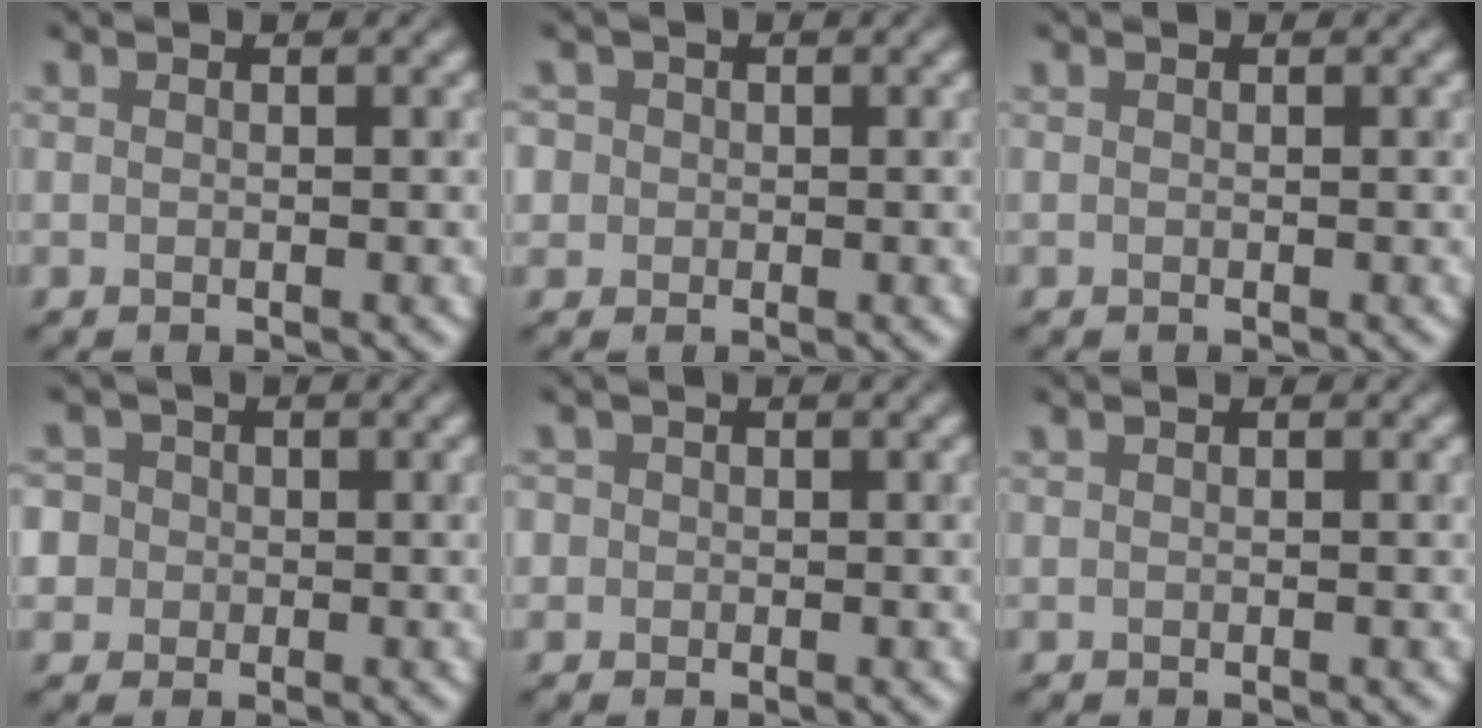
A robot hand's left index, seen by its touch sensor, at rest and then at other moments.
{"total": 2.7, "force": [0.8, 2.4, 0.9], "torque": [-0.008, 0.014, 0.003]}
{"total": 0.0}
{"total": 5.7, "force": [0.6, 5.4, 1.9], "torque": [-0.040, 0.034, -0.021]}
{"total": 1.1, "force": [0.2, 1.1, 0.2], "torque": [0.005, 0.001, -0.006]}
{"total": 0.0}